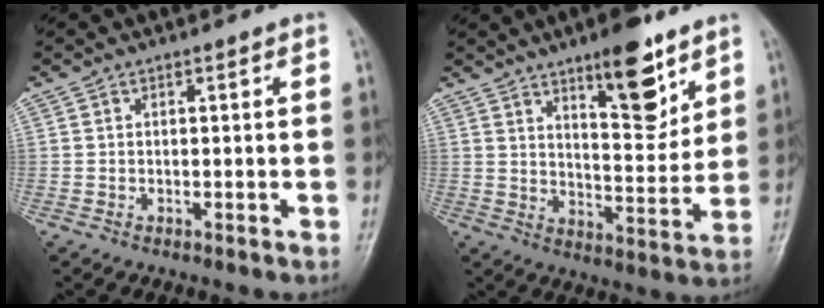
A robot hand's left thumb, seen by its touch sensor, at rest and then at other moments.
{"total": 13.2, "force": [8.1, 4.1, 9.5], "torque": [-0.117, -0.054, 0.129]}